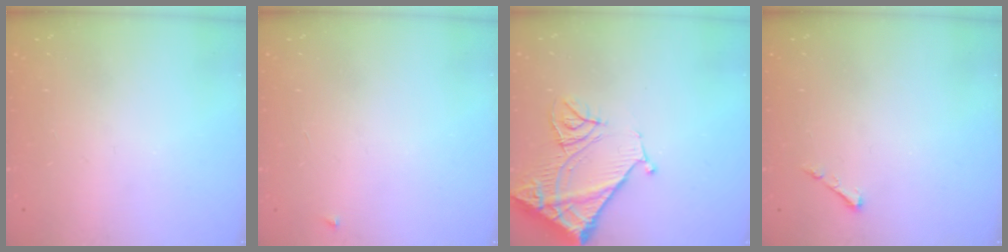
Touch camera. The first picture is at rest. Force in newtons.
{"total": 2.5, "press": 2.4, "slide": 0.4}
{"total": 14.3, "press": 14.2, "slide": 1.8}
{"total": 3.2, "press": 3.1, "slide": 0.5}